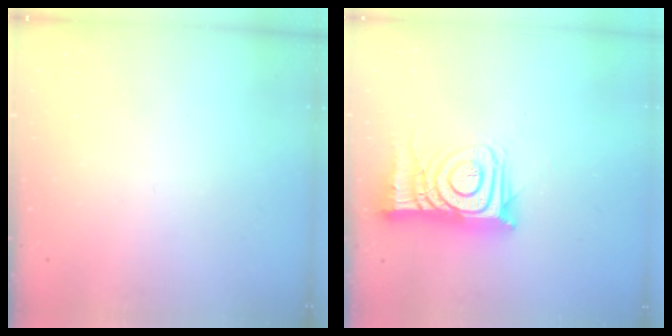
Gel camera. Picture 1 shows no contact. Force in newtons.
{"total": 13.6, "press": 13.6, "slide": 1.0}